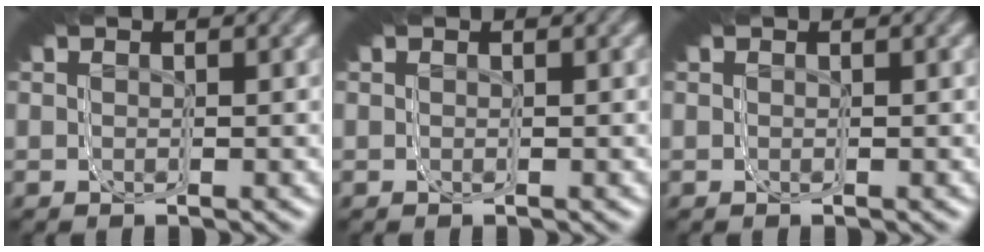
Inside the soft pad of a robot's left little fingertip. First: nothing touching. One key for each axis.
{"total": 0.0}
{"total": 0.0}